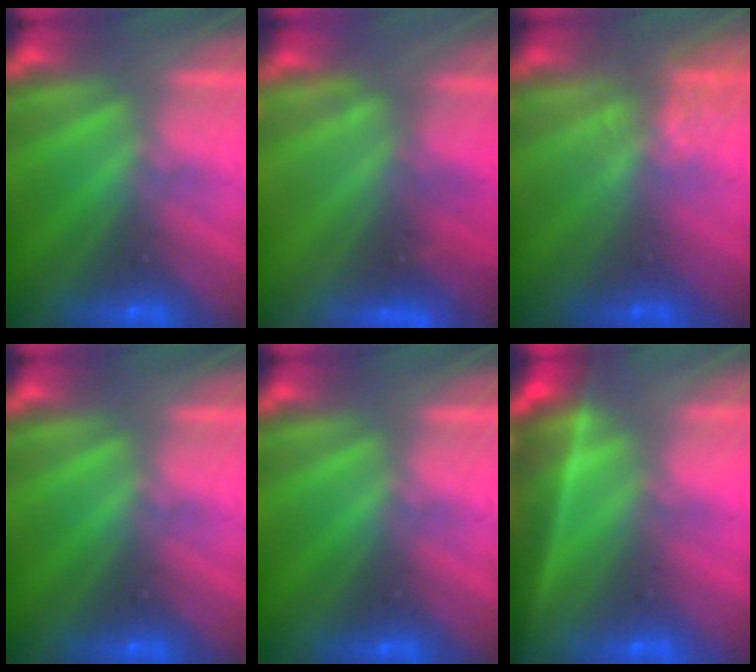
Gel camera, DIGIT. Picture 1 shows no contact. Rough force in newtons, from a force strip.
{"total": 3.3}
{"total": 4.3}
{"total": 0.0}
{"total": 0.0}
{"total": 11.3}